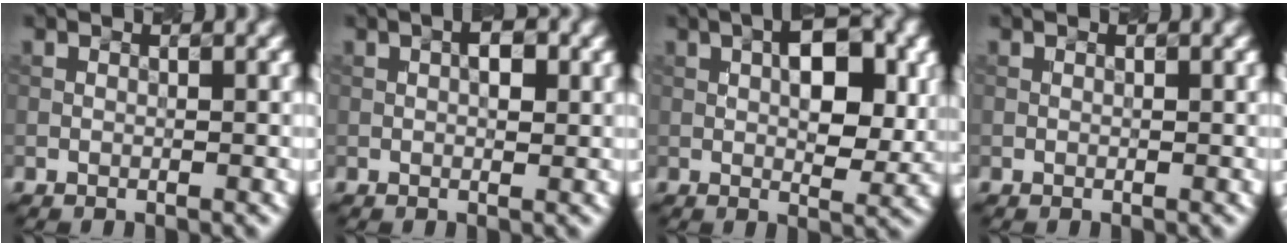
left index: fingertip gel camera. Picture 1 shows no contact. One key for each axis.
{"total": 2.1, "fx": 0.4, "fy": 1.0, "fz": 1.8, "tx": -0.025, "ty": 0.004, "tz": 0.004}
{"total": 6.4, "fx": 1.2, "fy": 2.9, "fz": 5.6, "tx": -0.076, "ty": 0.003, "tz": 0.019}
{"total": 0.0}